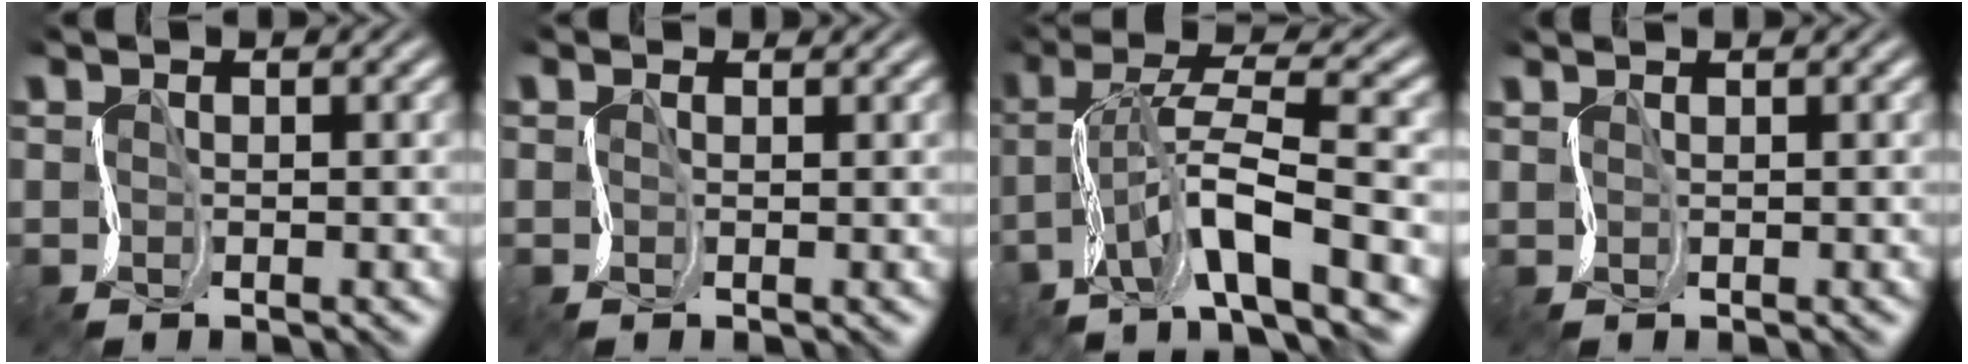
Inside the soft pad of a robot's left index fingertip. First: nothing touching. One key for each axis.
{"total": 0.0}
{"total": 8.8, "fx": -3.2, "fy": 2.0, "fz": 7.9, "tx": -0.146, "ty": 0.023, "tz": -0.064}
{"total": 0.6, "fx": 0.5, "fy": -0.3, "fz": -0.1, "tx": -0.003, "ty": -0.003, "tz": 0.011}